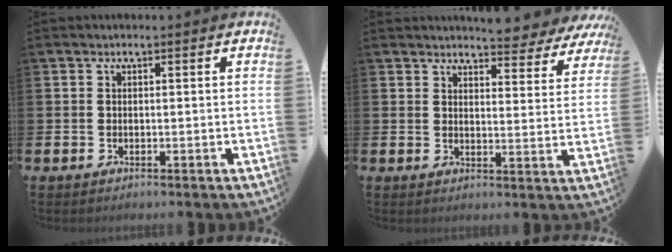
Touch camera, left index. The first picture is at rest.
{"total": 4.6, "force": [4.6, 0.6, 0.4], "torque": [-0.007, -0.036, 0.078]}